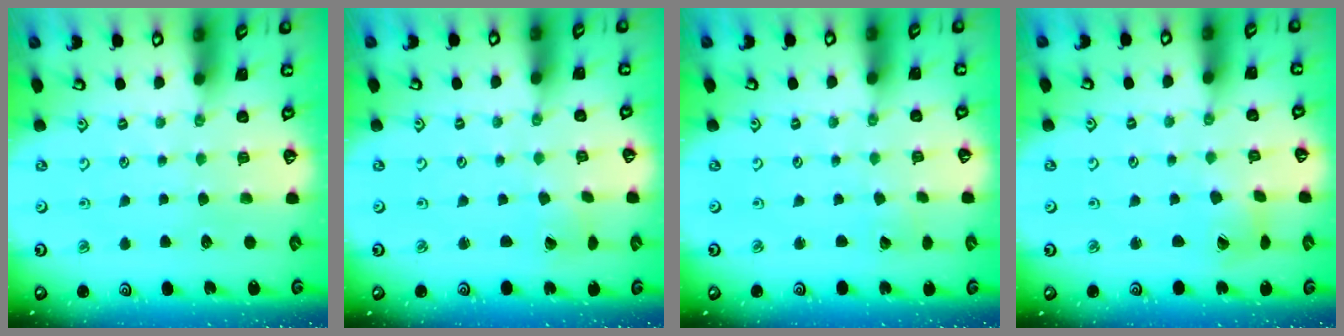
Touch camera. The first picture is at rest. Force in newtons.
{"total": 0.6, "press": 0.6, "slide": 0.1}
{"total": 1.6, "press": 1.6, "slide": 0.0}
{"total": 2.7, "press": 2.6, "slide": 0.4}